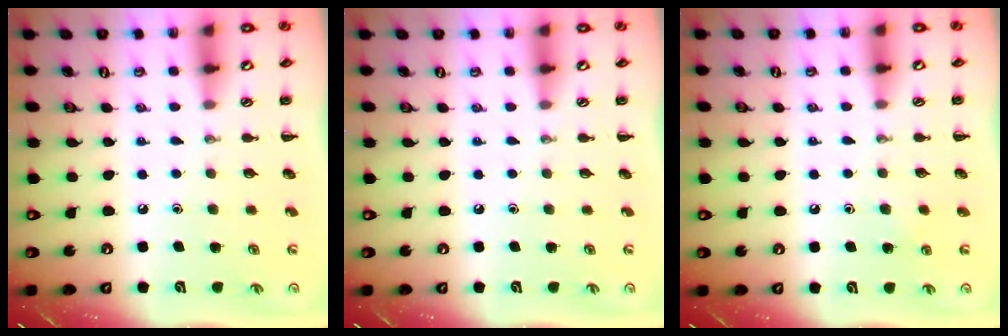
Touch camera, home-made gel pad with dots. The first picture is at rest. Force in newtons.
{"total": 0.0}
{"total": 3.4, "press": 3.2, "slide": 1.2}